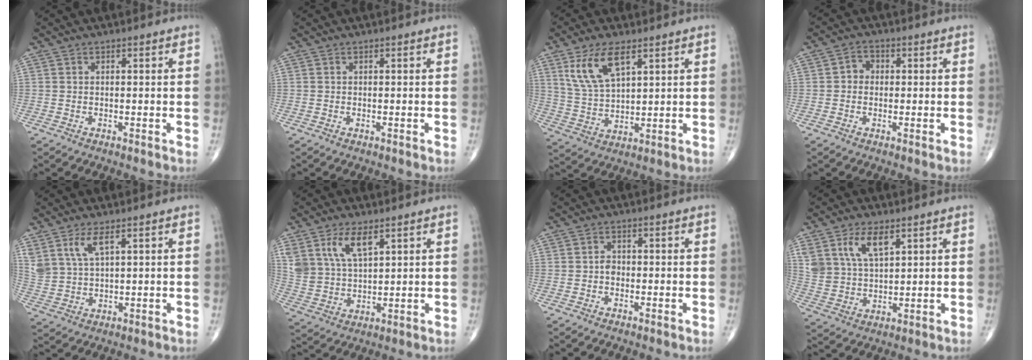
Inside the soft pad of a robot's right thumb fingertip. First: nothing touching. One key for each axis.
{"total": 0.0}
{"total": 10.2, "fx": 5.3, "fy": 4.4, "fz": 7.5, "tx": -0.141, "ty": -0.019, "tz": 0.115}
{"total": 2.6, "fx": 0.0, "fy": 2.3, "fz": 1.2, "tx": -0.003, "ty": 0.012, "tz": -0.006}
{"total": 6.0, "fx": 3.5, "fy": 2.1, "fz": 4.4, "tx": -0.096, "ty": -0.013, "tz": 0.078}
{"total": 9.5, "fx": 5.2, "fy": 4.6, "fz": 6.5, "tx": -0.120, "ty": -0.018, "tz": 0.112}
{"total": 1.6, "fx": -0.3, "fy": 1.3, "fz": 0.9, "tx": -0.007, "ty": 0.005, "tz": -0.009}
{"total": 9.1, "fx": 4.9, "fy": 4.6, "fz": 6.2, "tx": -0.112, "ty": -0.017, "tz": 0.102}